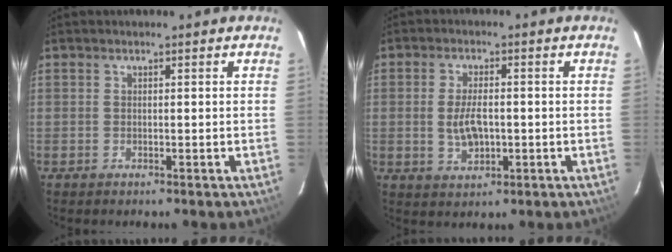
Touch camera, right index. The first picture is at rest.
{"total": 5.8, "force": [-0.5, 2.9, 5.0], "torque": [-0.098, -0.002, -0.004]}